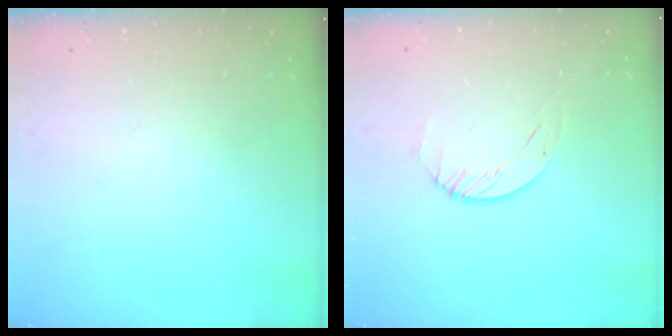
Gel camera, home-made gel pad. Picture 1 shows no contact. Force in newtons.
{"total": 2.3, "press": 2.3, "slide": 0.3}